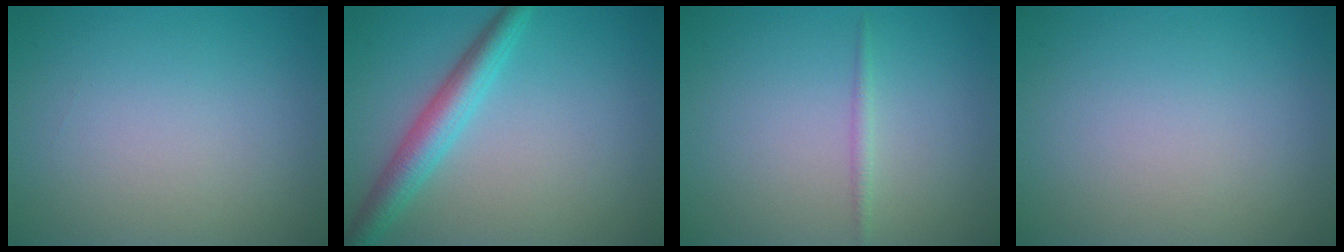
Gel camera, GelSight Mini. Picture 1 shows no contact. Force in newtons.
{"total": 3.9, "press": 3.9, "slide": 0.0}
{"total": 0.9, "press": 0.9, "slide": 0.0}
{"total": 0.0}